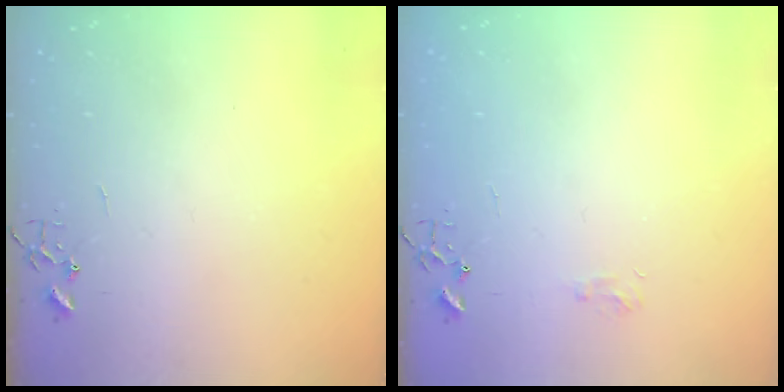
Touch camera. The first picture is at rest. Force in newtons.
{"total": 5.6, "press": 5.6, "slide": 0.7}